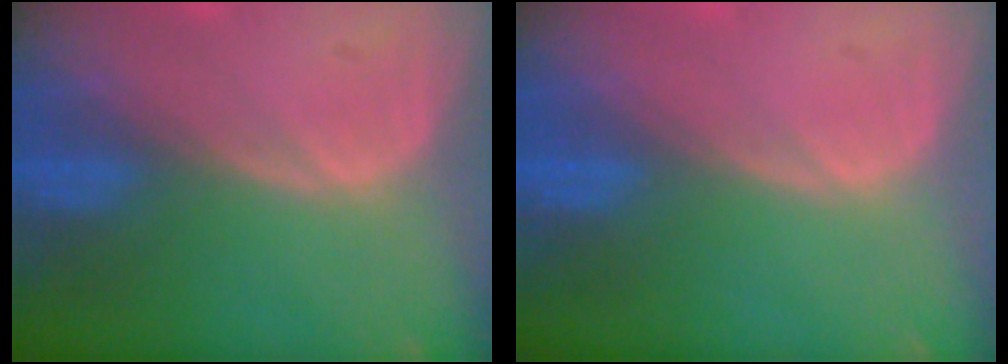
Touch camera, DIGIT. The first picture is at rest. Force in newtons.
{"total": 0.0}